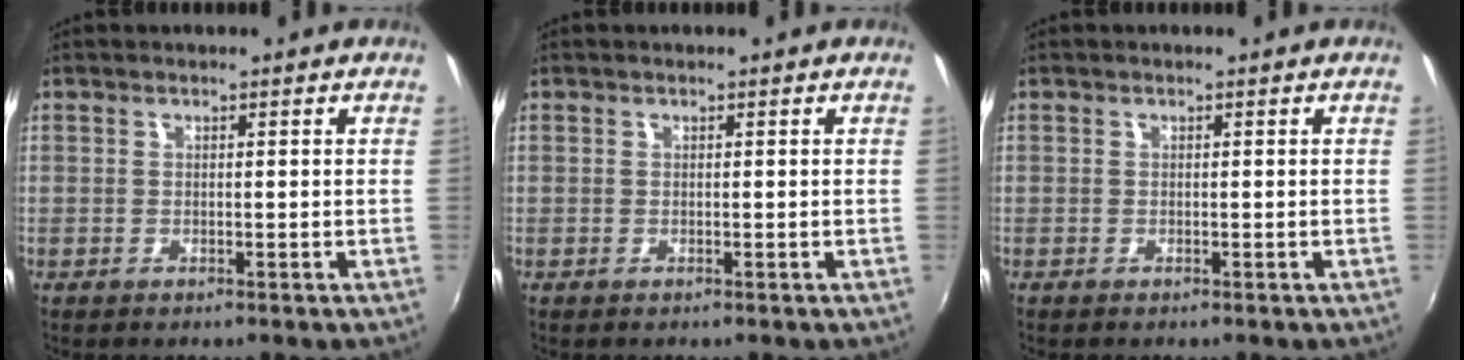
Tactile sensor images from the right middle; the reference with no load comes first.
{"total": 0.0}
{"total": 0.0}